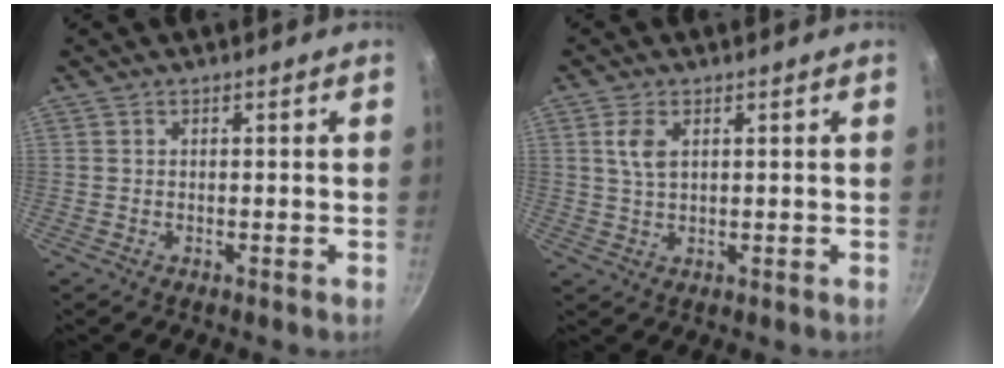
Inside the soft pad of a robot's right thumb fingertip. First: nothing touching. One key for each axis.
{"total": 3.9, "fx": 1.3, "fy": 2.1, "fz": 3.0, "tx": -0.057, "ty": -0.003, "tz": 0.026}